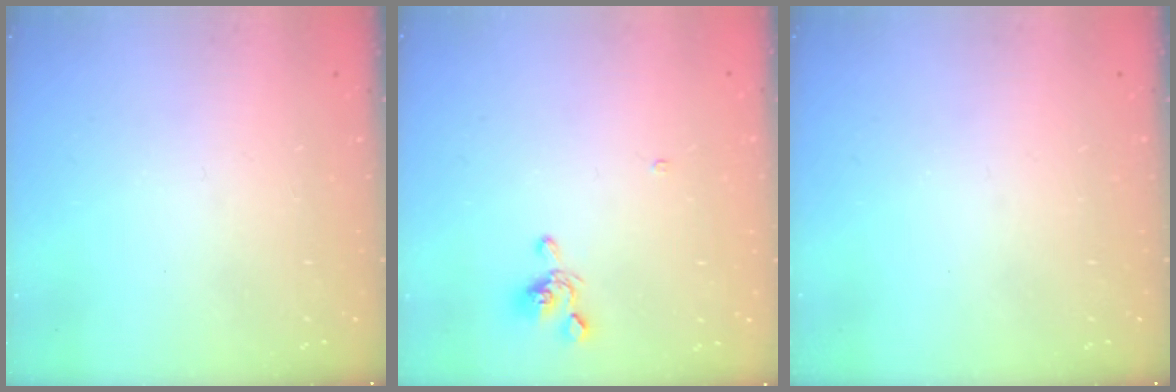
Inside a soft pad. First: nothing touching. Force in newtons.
{"total": 0.7, "press": 0.3, "slide": 0.6}
{"total": 0.0}